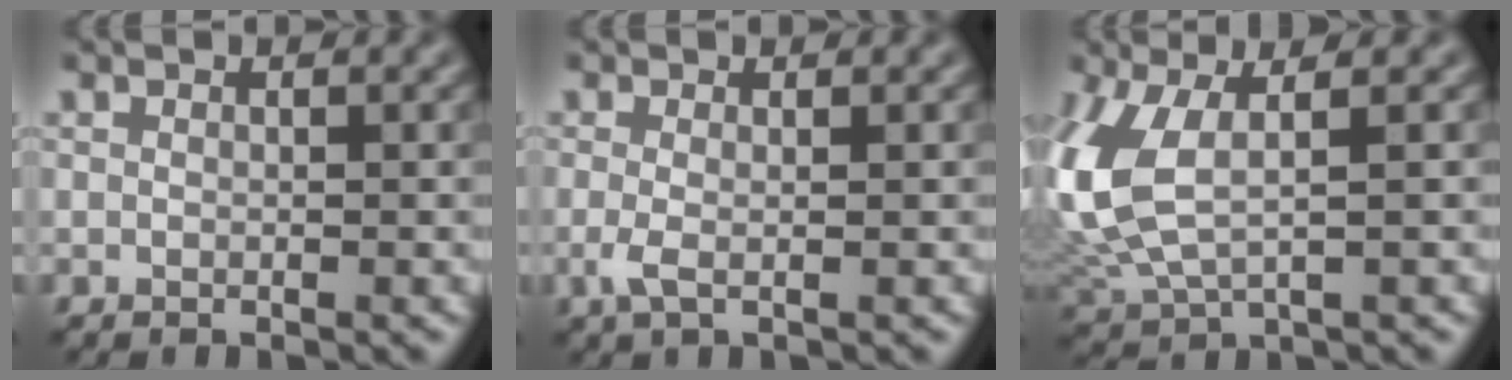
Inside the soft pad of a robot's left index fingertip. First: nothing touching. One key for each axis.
{"total": 1.6, "fx": -0.3, "fy": 0.4, "fz": 1.5, "tx": -0.035, "ty": -0.005, "tz": -0.007}
{"total": 7.1, "fx": 1.2, "fy": 3.4, "fz": 6.1, "tx": -0.169, "ty": -0.003, "tz": 0.032}